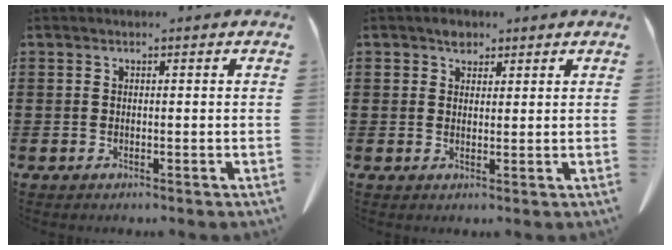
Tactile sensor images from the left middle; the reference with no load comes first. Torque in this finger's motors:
{"motor_torque": [0.02, 0.02, 0.01, 0.01]}